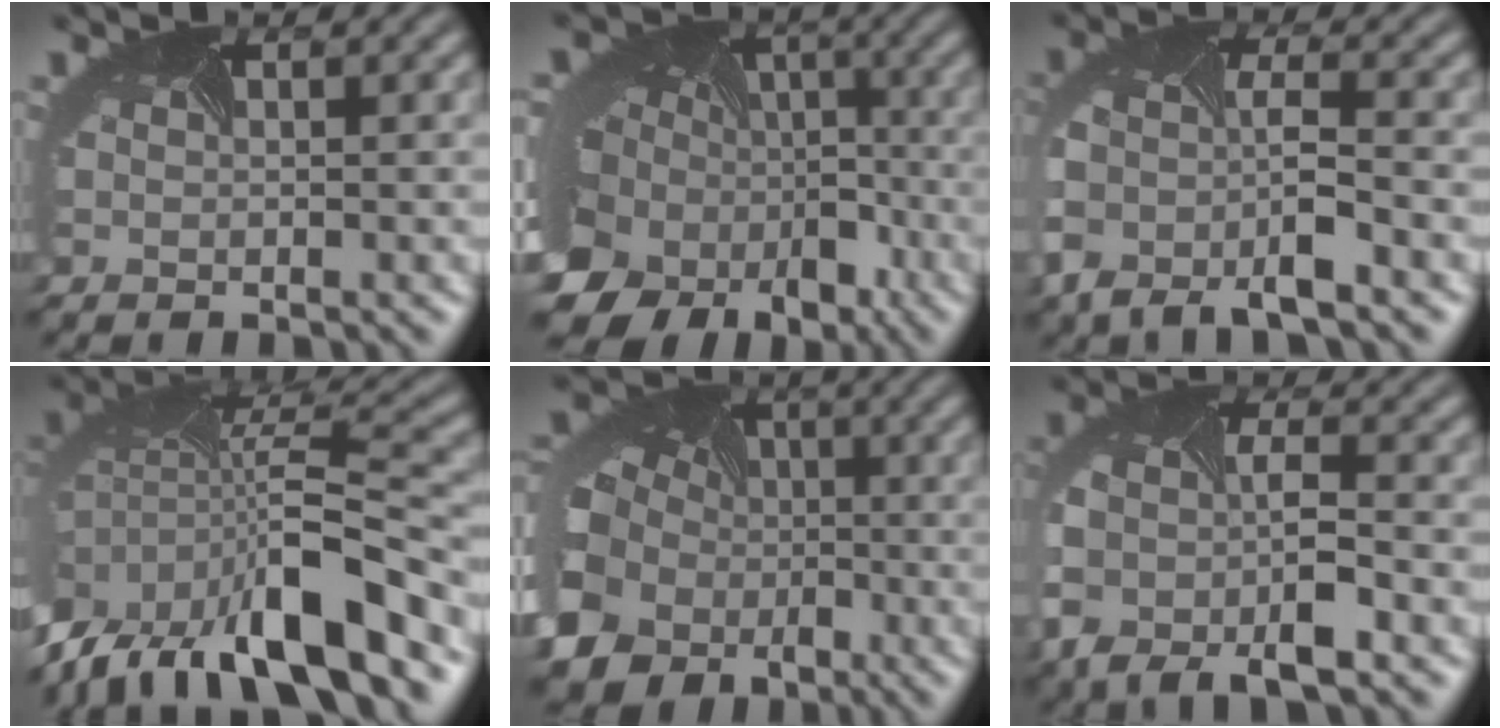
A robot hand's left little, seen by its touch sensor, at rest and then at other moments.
{"total": 19.5, "force": [-7.2, 15.0, 10.3], "torque": [-0.235, -0.055, -0.094]}
{"total": 7.5, "force": [-4.3, 3.1, 5.4], "torque": [-0.119, -0.022, -0.082]}
{"total": 12.9, "force": [-7.1, 5.4, 9.4], "torque": [-0.175, -0.011, -0.113]}
{"total": 17.2, "force": [-6.0, 14.6, 6.9], "torque": [-0.171, -0.052, -0.127]}
{"total": 8.6, "force": [-4.5, 3.9, 6.2], "torque": [-0.133, -0.024, -0.081]}